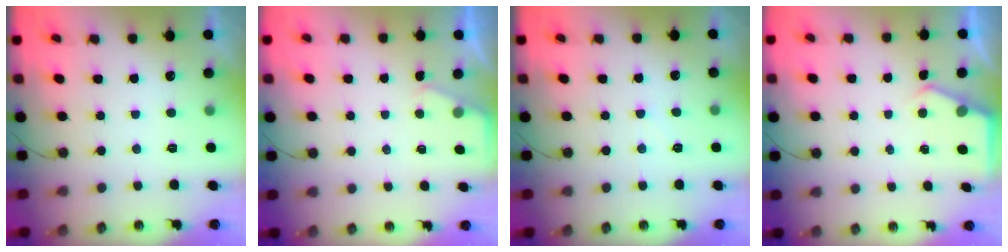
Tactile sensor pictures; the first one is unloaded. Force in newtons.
{"total": 2.0, "press": 2.0, "slide": 0.3}
{"total": 2.4, "press": 2.4, "slide": 0.5}
{"total": 2.7, "press": 2.7, "slide": 0.5}